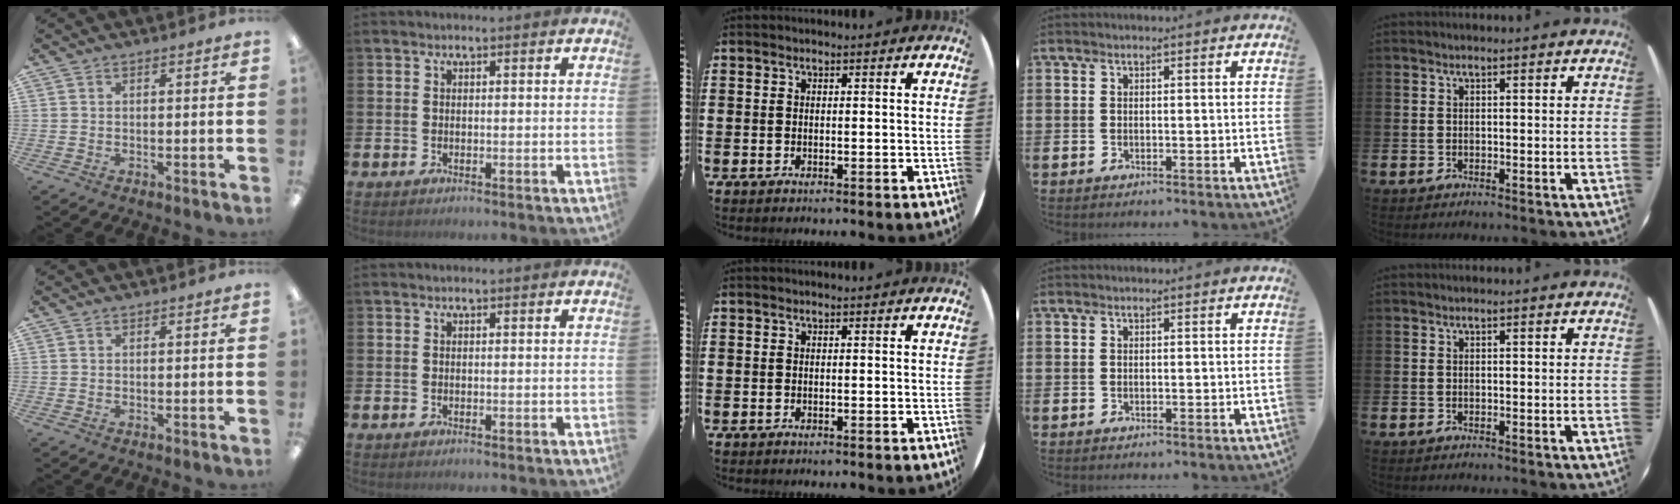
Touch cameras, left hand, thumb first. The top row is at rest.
{}